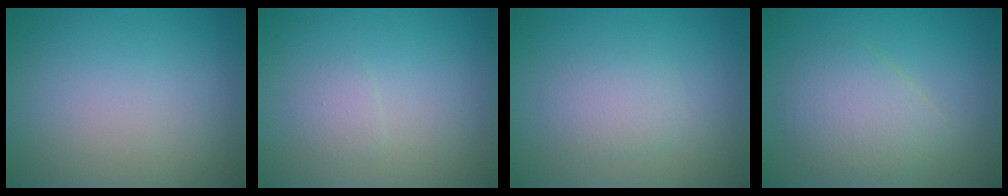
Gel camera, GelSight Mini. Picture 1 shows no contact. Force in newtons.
{"total": 1.1, "press": 1.1, "slide": 0.1}
{"total": 2.1, "press": 2.1, "slide": 0.0}
{"total": 3.7, "press": 3.7, "slide": 0.2}